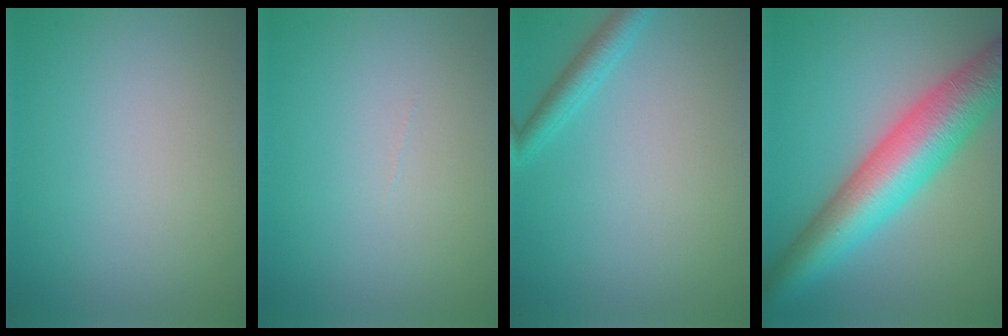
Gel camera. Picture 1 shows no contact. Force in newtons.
{"total": 0.0}
{"total": 2.2, "press": 2.2, "slide": 0.1}
{"total": 9.7, "press": 9.7, "slide": 0.3}